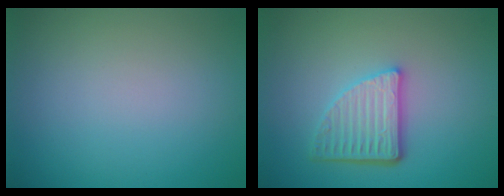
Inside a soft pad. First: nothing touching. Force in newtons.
{"total": 4.6, "press": 3.5, "slide": 2.9}